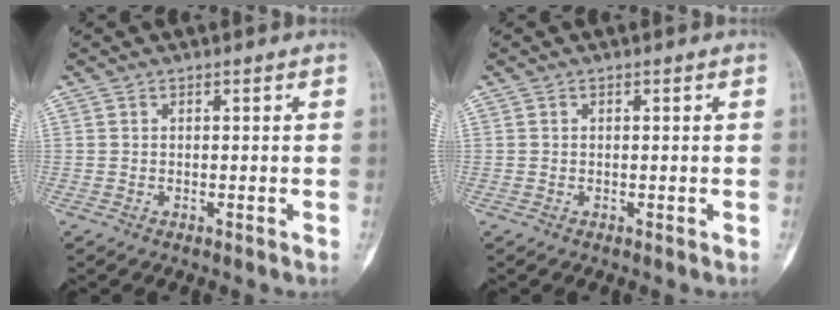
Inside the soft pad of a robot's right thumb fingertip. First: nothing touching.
{"total": 0.0}